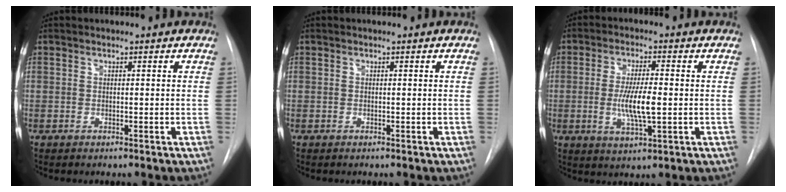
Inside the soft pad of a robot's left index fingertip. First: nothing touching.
{"total": 0.0}
{"total": 7.4, "force": [-1.5, 1.2, 7.1], "torque": [-0.140, -0.015, -0.023]}